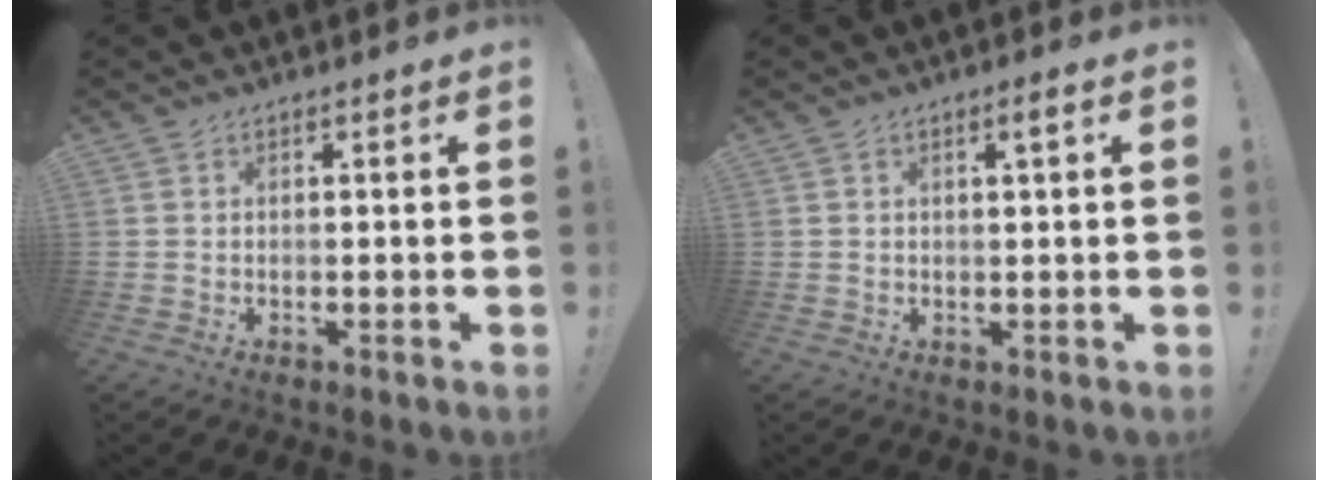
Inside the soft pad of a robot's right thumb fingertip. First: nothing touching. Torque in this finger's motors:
{"motor_torque": [0.01, 0.03, -0.11, 0.11, 0.09]}